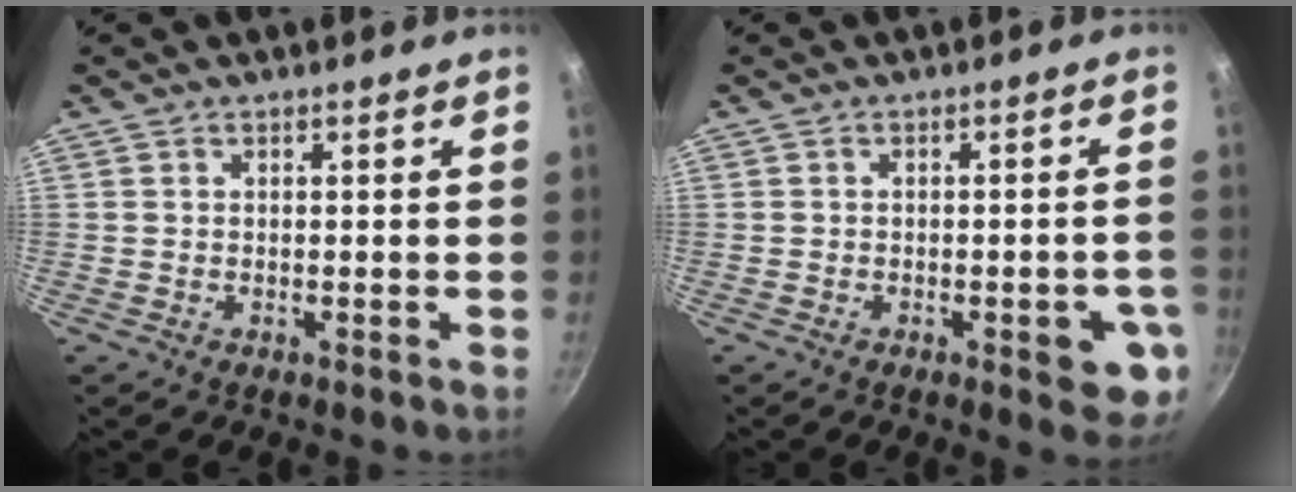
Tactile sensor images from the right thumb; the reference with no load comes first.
{"total": 7.1, "force": [-2.3, 2.7, 6.2], "torque": [-0.057, 0.004, -0.026]}